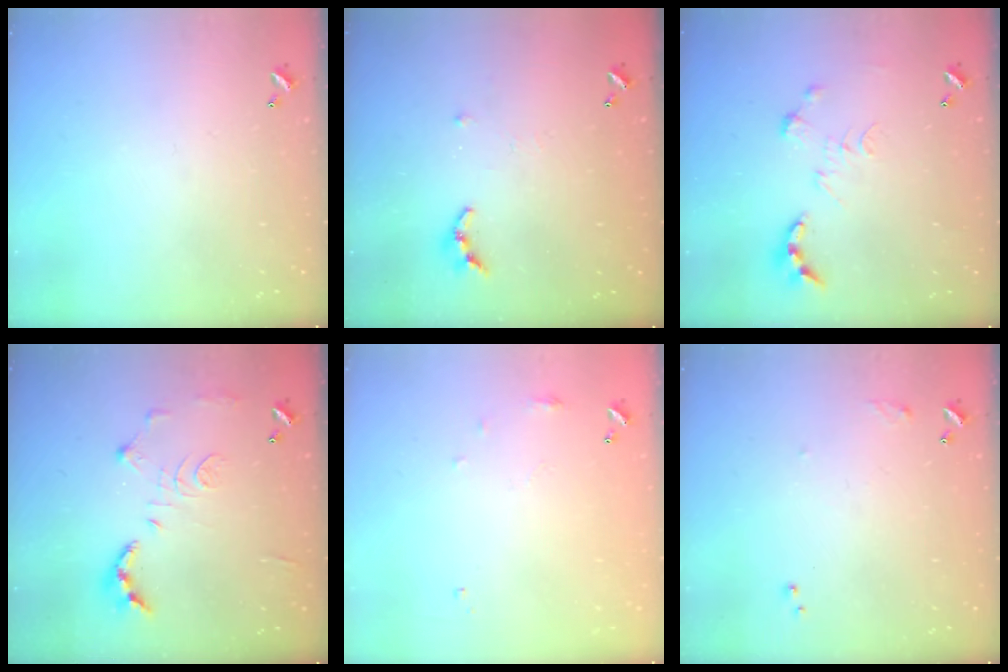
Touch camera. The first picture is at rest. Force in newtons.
{"total": 5.8, "press": 5.8, "slide": 0.1}
{"total": 0.0}
{"total": 10.7, "press": 10.6, "slide": 0.5}
{"total": 6.7, "press": 6.6, "slide": 0.9}
{"total": 6.5, "press": 6.5, "slide": 0.7}